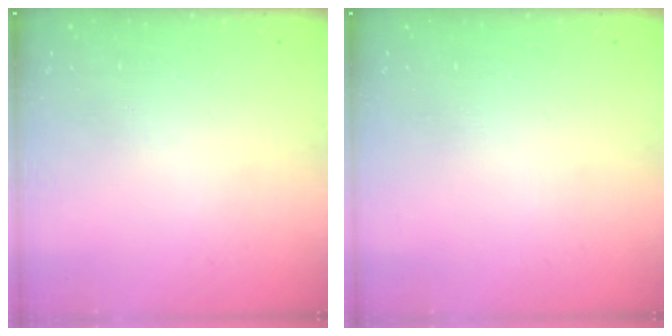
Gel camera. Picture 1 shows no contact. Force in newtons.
{"total": 0.0}